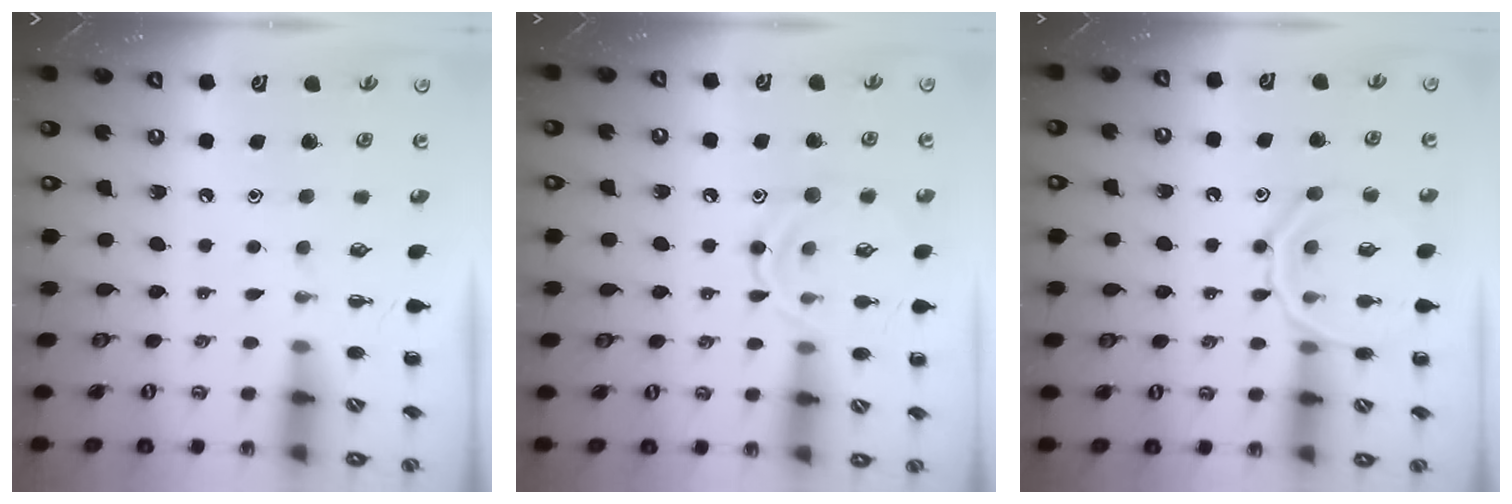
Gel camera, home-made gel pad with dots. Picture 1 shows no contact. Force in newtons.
{"total": 10.3, "press": 10.3, "slide": 0.9}
{"total": 14.0, "press": 14.0, "slide": 1.2}